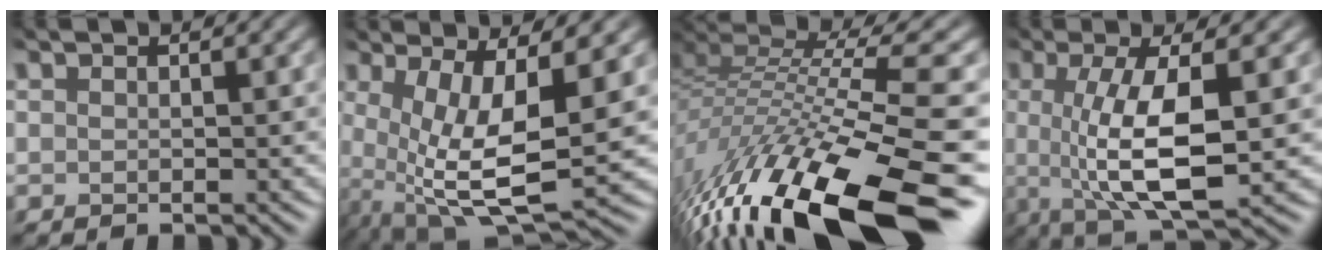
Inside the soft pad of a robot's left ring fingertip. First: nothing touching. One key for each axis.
{"total": 9.9, "fx": -0.3, "fy": 3.4, "fz": 9.2, "tx": -0.184, "ty": -0.017, "tz": 0.007}
{"total": 15.8, "fx": -10.2, "fy": 3.2, "fz": 11.6, "tx": -0.224, "ty": 0.005, "tz": -0.171}
{"total": 7.3, "fx": -1.5, "fy": 2.0, "fz": 6.9, "tx": -0.123, "ty": -0.010, "tz": -0.024}